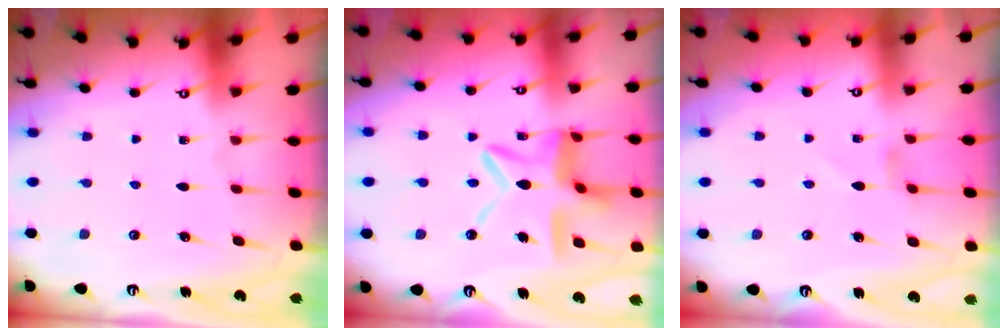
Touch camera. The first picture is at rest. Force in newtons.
{"total": 13.2, "press": 13.2, "slide": 1.1}
{"total": 0.6, "press": 0.6, "slide": 0.3}